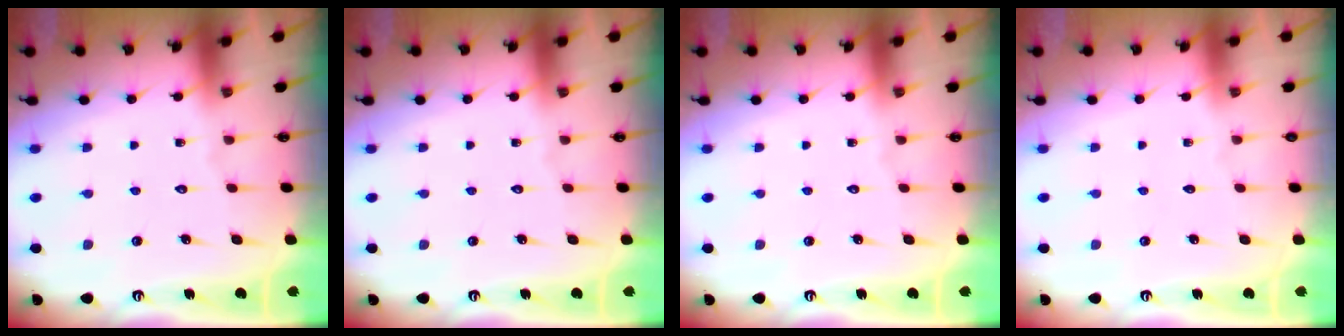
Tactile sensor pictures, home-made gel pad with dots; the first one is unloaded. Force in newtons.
{"total": 0.0}
{"total": 0.0}
{"total": 0.0}